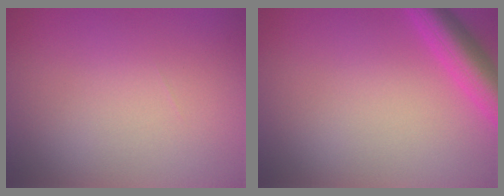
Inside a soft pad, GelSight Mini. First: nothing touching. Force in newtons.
{"total": 4.3, "press": 4.3, "slide": 0.3}